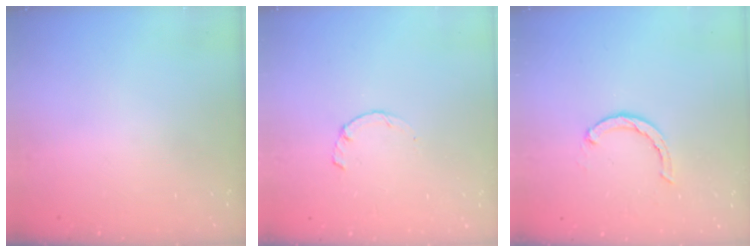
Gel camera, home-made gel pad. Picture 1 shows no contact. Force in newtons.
{"total": 1.7, "press": 1.7, "slide": 0.3}
{"total": 2.1, "press": 2.0, "slide": 0.4}